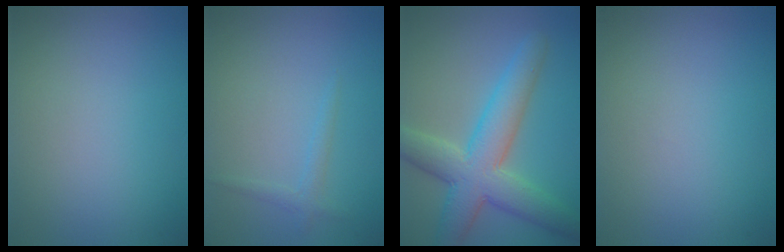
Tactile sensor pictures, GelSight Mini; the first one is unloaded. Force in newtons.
{"total": 1.1, "press": 1.1, "slide": 0.1}
{"total": 7.4, "press": 7.4, "slide": 0.2}
{"total": 0.0}